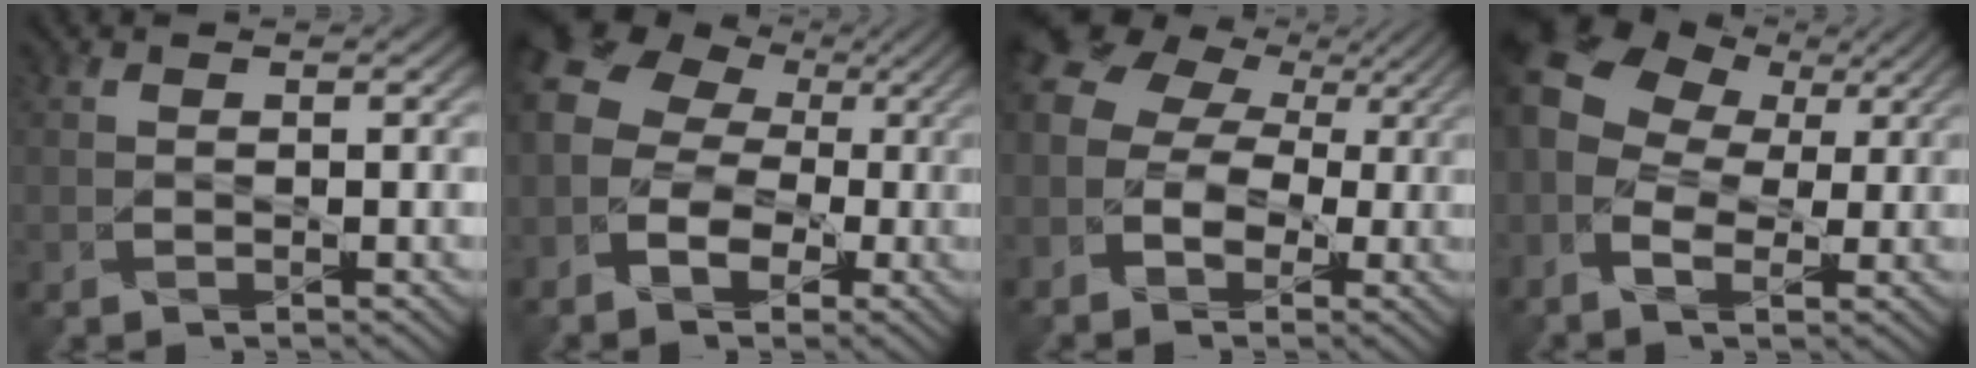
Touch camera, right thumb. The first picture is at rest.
{"total": 10.5, "force": [-1.1, 8.6, 5.9], "torque": [-0.136, 0.009, -0.039]}
{"total": 9.7, "force": [0.2, 7.6, 6.1], "torque": [-0.150, 0.009, -0.005]}
{"total": 14.1, "force": [2.1, 10.6, 9.0], "torque": [-0.246, 0.011, 0.032]}